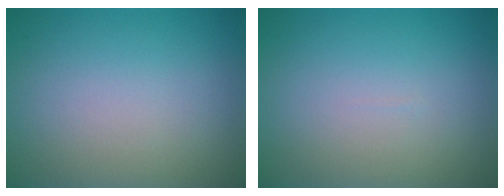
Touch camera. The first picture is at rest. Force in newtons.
{"total": 0.0}